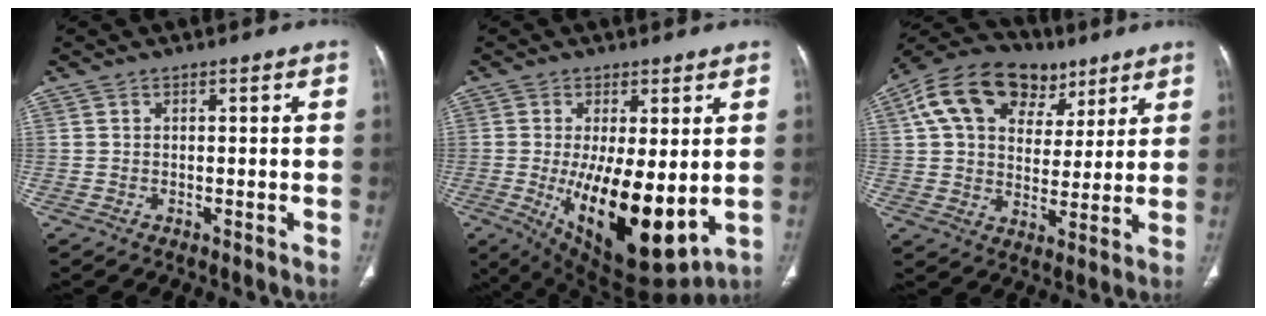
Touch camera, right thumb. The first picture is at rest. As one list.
[{"total": 17.2, "force": [-2.0, 6.6, 15.8], "torque": [-0.254, -0.038, -0.009]}, {"total": 19.3, "force": [8.8, 13.1, 11.0], "torque": [-0.168, 0.009, 0.145]}]